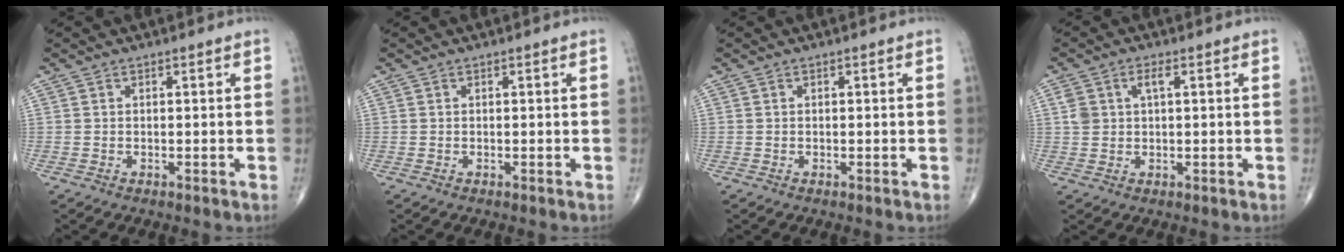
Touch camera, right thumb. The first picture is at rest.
{"total": 0.0}
{"total": 0.0}
{"total": 3.2, "force": [1.0, 2.2, 2.2], "torque": [-0.036, 0.003, 0.020]}